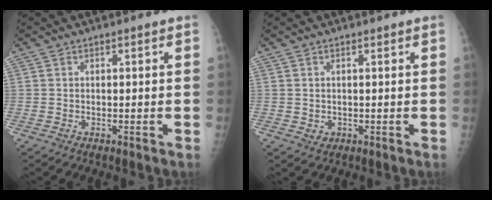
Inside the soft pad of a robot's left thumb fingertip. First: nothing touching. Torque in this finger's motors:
{"motor_torque": [-0.09, 0.21, 0.26, 0.05, -0.01]}